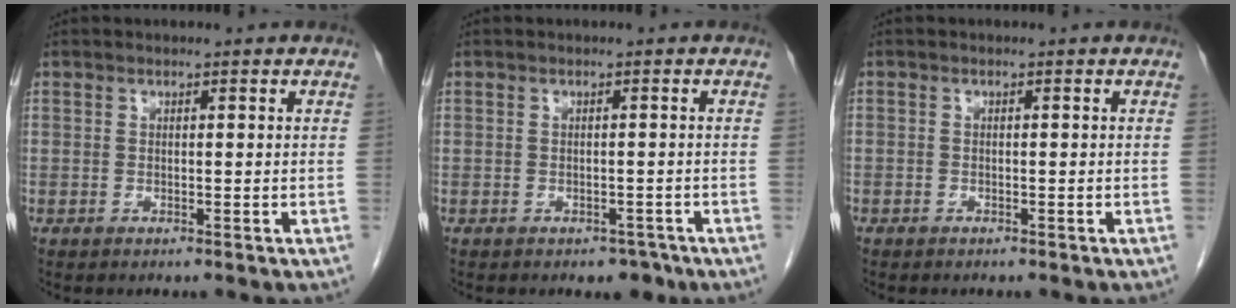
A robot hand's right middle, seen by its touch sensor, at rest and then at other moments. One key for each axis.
{"total": 2.0, "fx": -1.4, "fy": 1.3, "fz": 0.7, "tx": -0.002, "ty": 0.005, "tz": -0.013}
{"total": 0.6, "fx": -0.4, "fy": 0.4, "fz": 0.1, "tx": -0.005, "ty": 0.002, "tz": -0.008}